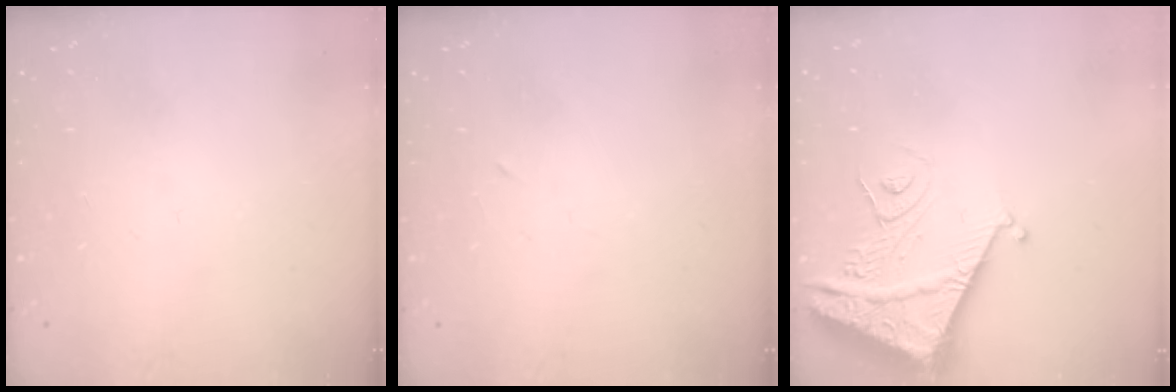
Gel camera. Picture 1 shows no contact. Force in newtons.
{"total": 2.7, "press": 2.5, "slide": 1.0}
{"total": 10.0, "press": 9.9, "slide": 1.3}